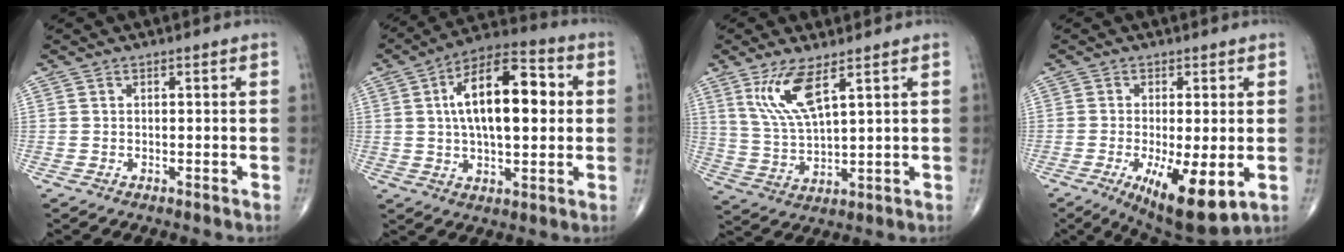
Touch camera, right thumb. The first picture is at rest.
{"total": 17.8, "force": [2.6, 8.2, 15.5], "torque": [-0.239, 0.021, 0.036]}
{"total": 9.1, "force": [4.9, 2.3, 7.3], "torque": [-0.156, -0.027, 0.109]}
{"total": 11.7, "force": [-3.4, 3.5, 10.6], "torque": [-0.174, -0.024, -0.044]}